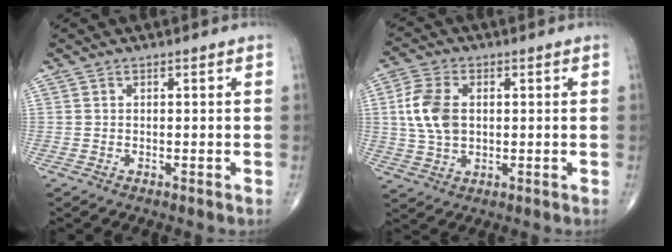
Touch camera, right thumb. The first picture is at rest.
{"total": 9.0, "force": [1.1, 5.8, 6.8], "torque": [-0.138, 0.004, 0.024]}